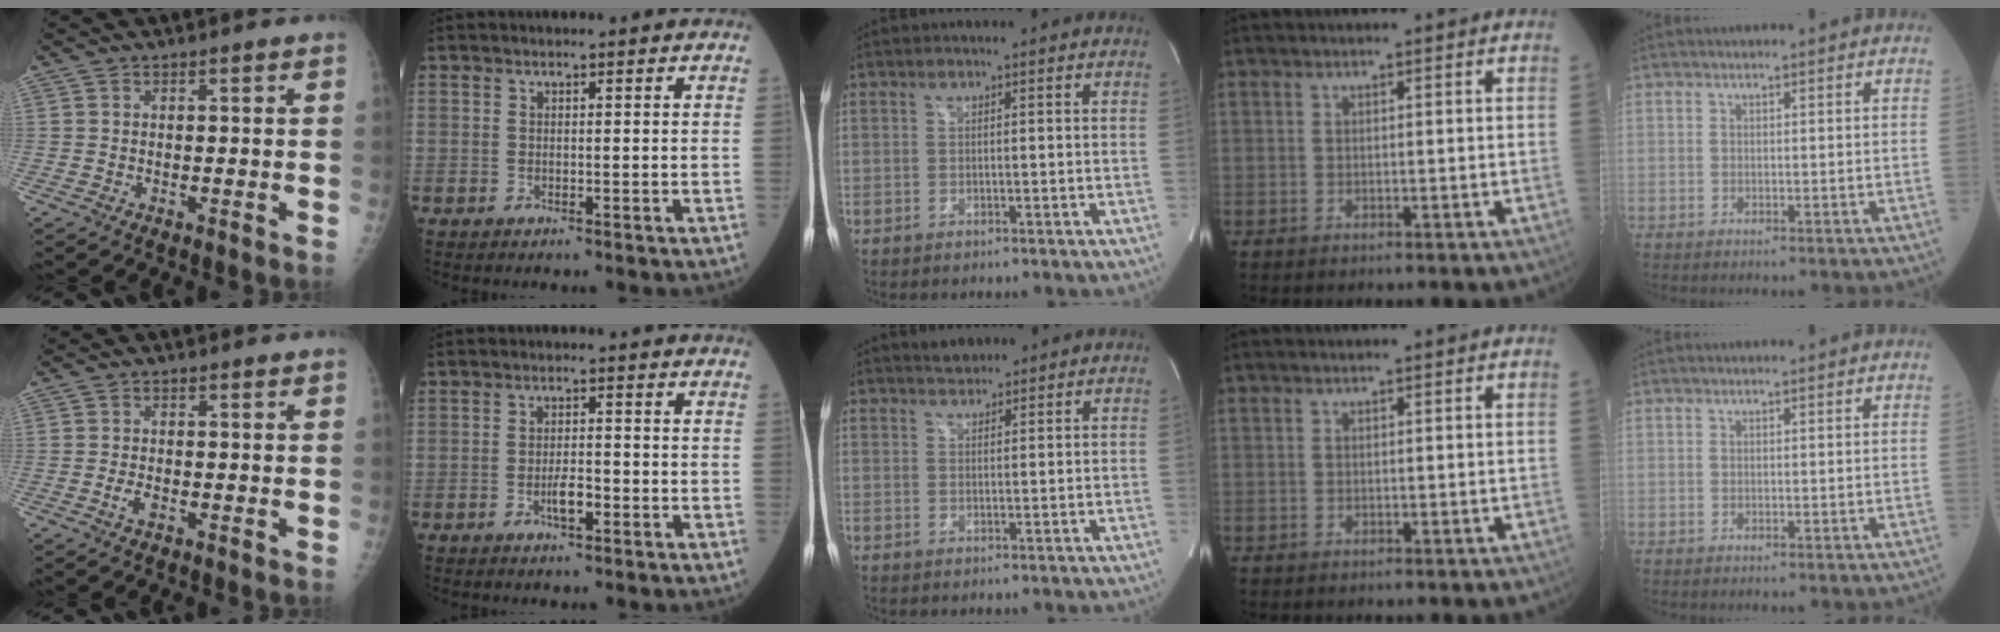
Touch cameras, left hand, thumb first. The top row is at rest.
{"thumb": {"total": 1.8, "force": [-0.7, 1.0, 1.3], "torque": [-0.025, 0.001, -0.013]}, "index": {"total": 2.8, "force": [-1.2, 0.8, 2.4], "torque": [-0.045, 0.002, -0.021]}, "middle": {"total": 2.2, "force": [2.0, 0.8, 0.3], "torque": [-0.011, 0.008, 0.035]}}